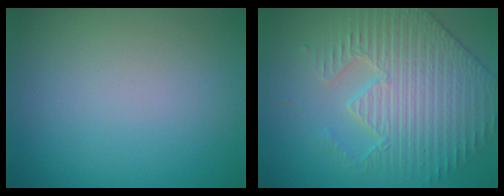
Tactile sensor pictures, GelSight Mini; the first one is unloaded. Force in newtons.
{"total": 5.0, "press": 4.9, "slide": 1.3}